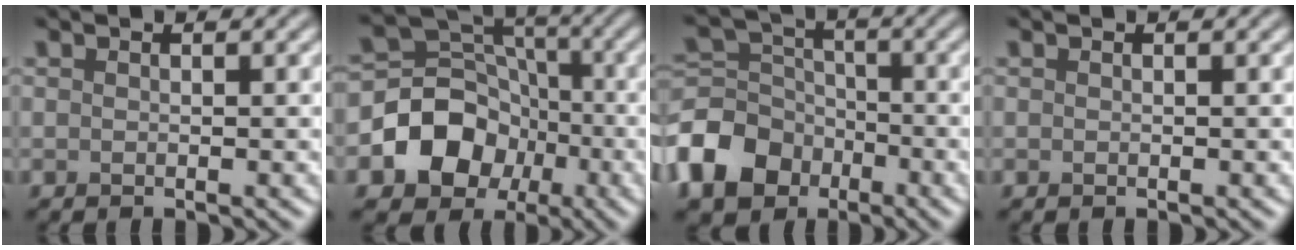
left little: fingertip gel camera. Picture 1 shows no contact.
{"total": 7.9, "force": [-2.6, 6.6, 3.4], "torque": [-0.041, 0.010, -0.066]}
{"total": 8.1, "force": [-4.2, 6.0, 3.4], "torque": [-0.080, 0.001, -0.104]}
{"total": 0.0}